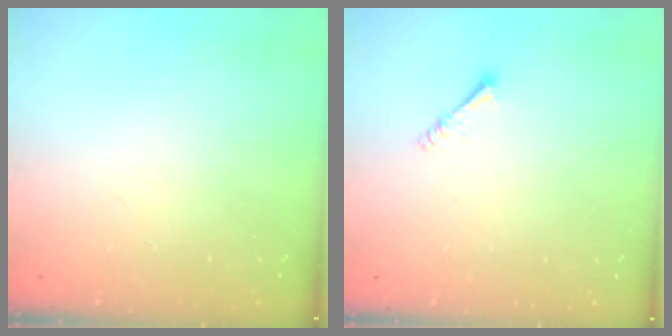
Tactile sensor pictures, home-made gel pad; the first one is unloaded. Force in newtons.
{"total": 1.4, "press": 1.3, "slide": 0.3}